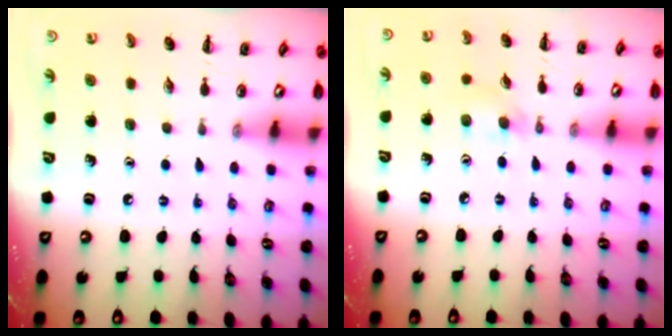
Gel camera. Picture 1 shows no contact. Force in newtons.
{"total": 4.9, "press": 4.6, "slide": 1.8}